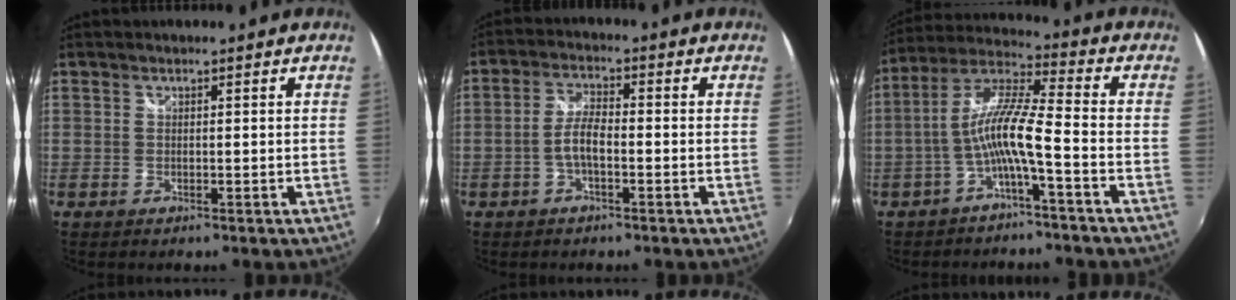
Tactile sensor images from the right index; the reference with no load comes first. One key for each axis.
{"total": 4.3, "fx": -1.6, "fy": 1.3, "fz": 3.8, "tx": -0.082, "ty": 0.010, "tz": -0.032}
{"total": 9.5, "fx": -3.4, "fy": 0.5, "fz": 8.9, "tx": -0.195, "ty": 0.016, "tz": -0.065}